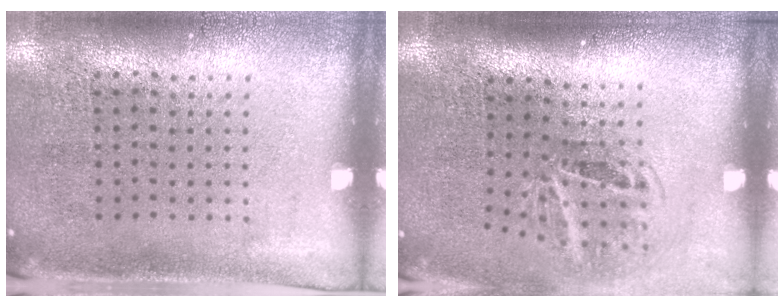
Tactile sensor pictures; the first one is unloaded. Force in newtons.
{"total": 2.0, "press": 1.3, "slide": 1.5}